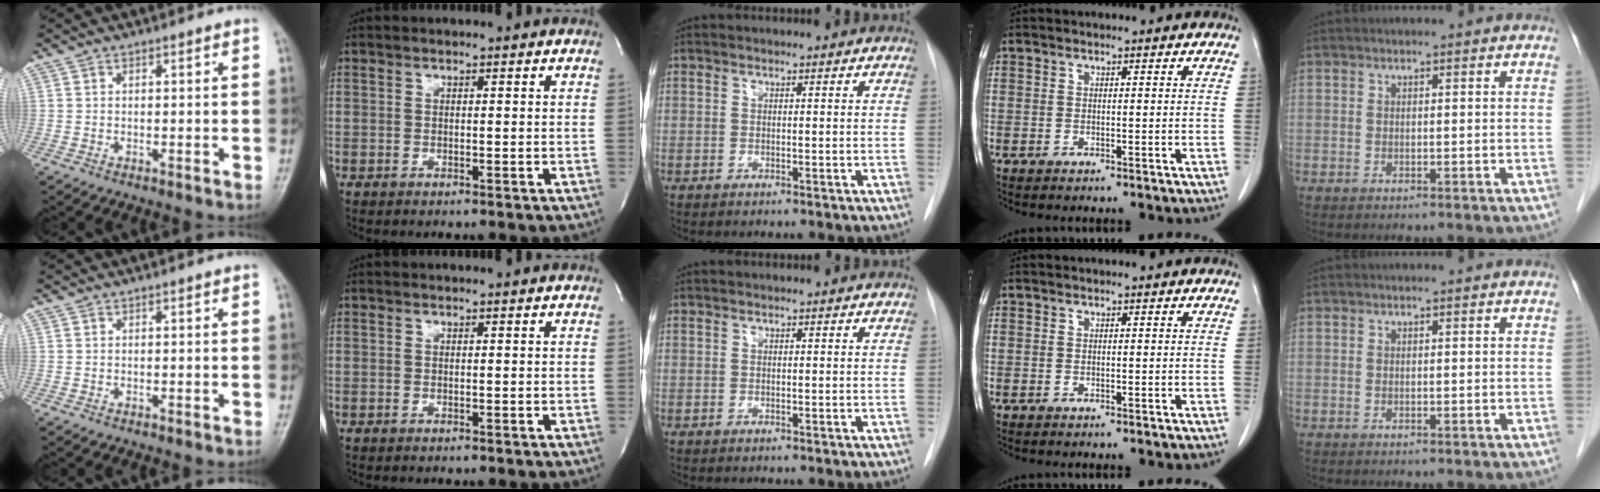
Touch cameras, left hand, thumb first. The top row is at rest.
{}